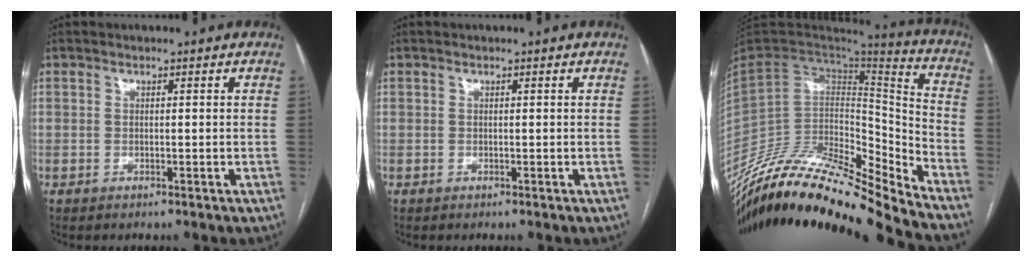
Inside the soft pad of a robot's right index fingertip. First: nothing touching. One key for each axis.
{"total": 0.0}
{"total": 27.4, "fx": -24.4, "fy": 2.6, "fz": 12.2, "tx": -0.203, "ty": -0.013, "tz": -0.405}